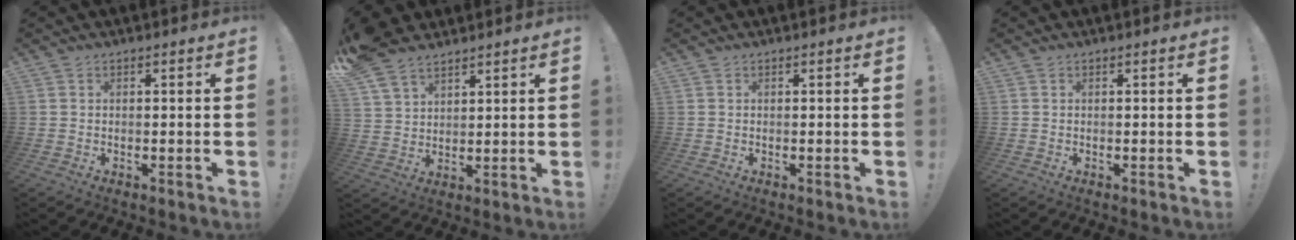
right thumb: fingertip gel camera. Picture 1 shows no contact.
{"total": 9.3, "force": [7.3, 4.6, 3.4], "torque": [-0.061, -0.041, 0.145]}
{"total": 0.0}
{"total": 0.0}